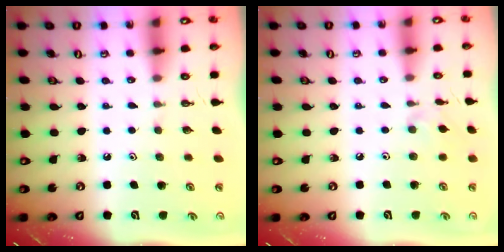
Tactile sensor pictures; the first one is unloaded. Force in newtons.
{"total": 1.9, "press": 1.8, "slide": 0.6}